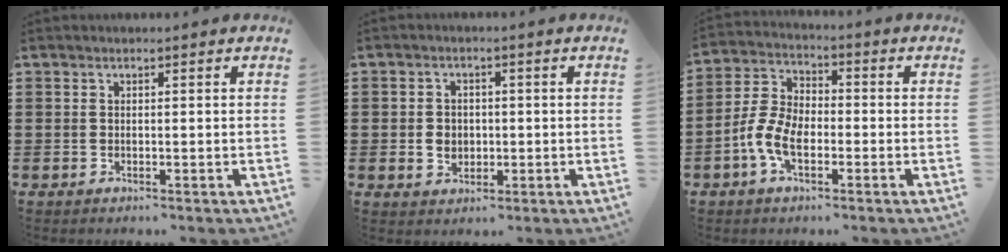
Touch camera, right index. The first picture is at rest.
{"total": 2.8, "force": [-0.3, 2.5, 1.3], "torque": [-0.023, 0.003, -0.010]}
{"total": 7.0, "force": [-2.7, 3.8, 5.2], "torque": [-0.139, -0.003, -0.061]}